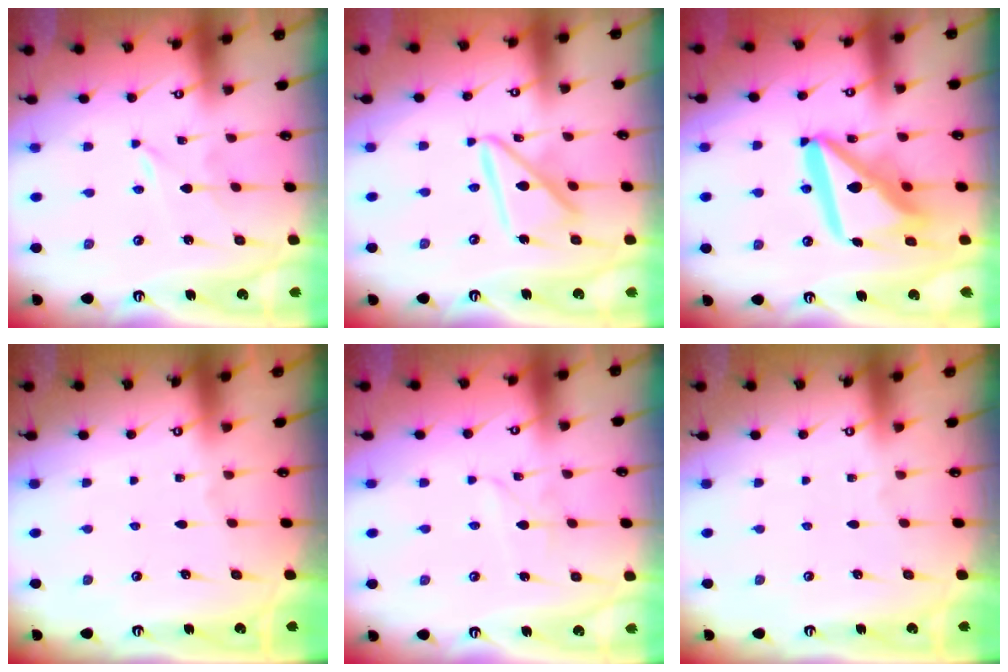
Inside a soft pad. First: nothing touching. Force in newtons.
{"total": 15.9, "press": 15.9, "slide": 1.7}
{"total": 17.4, "press": 17.2, "slide": 2.1}
{"total": 0.0}
{"total": 1.7, "press": 1.7, "slide": 0.2}
{"total": 0.0}